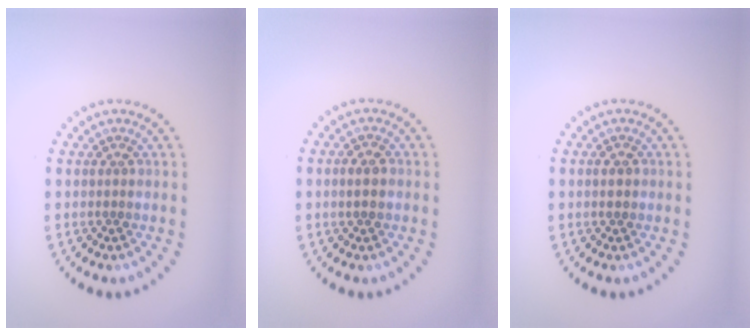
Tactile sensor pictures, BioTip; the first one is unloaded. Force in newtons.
{"total": 1.3, "press": 1.3, "slide": 0.3}
{"total": 1.5, "press": 1.5, "slide": 0.1}